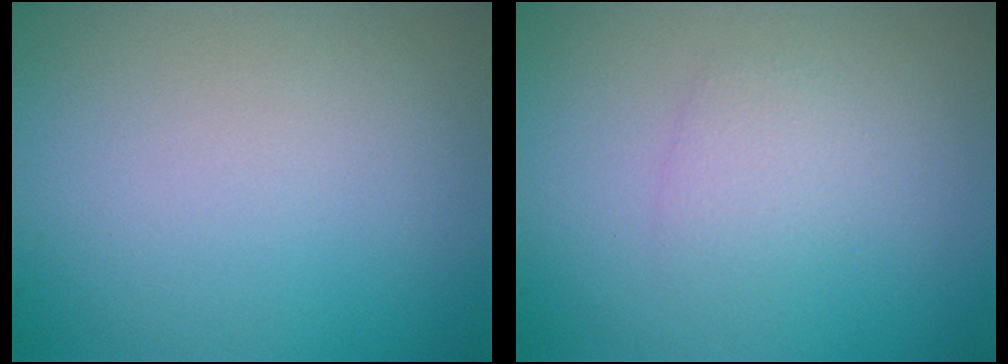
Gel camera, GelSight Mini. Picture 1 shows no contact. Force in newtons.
{"total": 1.4, "press": 1.4, "slide": 0.1}